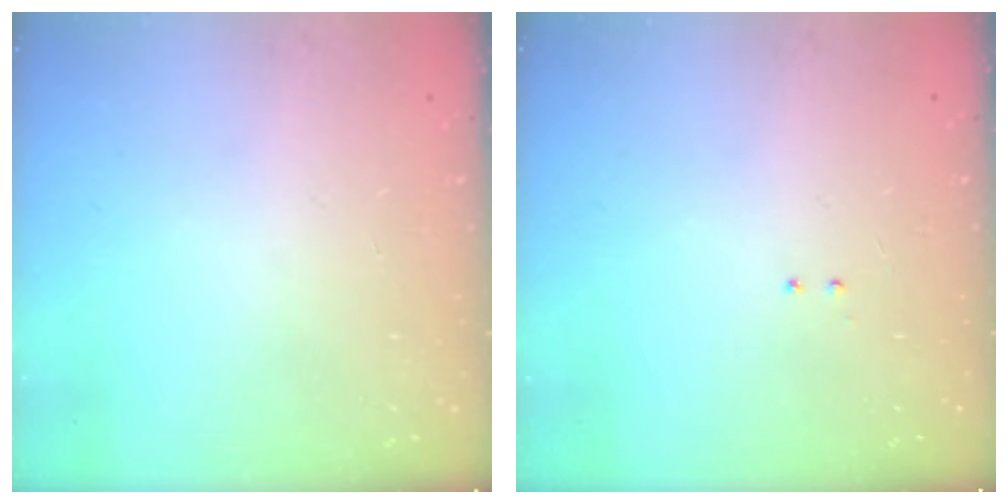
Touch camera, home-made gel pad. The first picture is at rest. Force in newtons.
{"total": 2.0, "press": 2.0, "slide": 0.4}